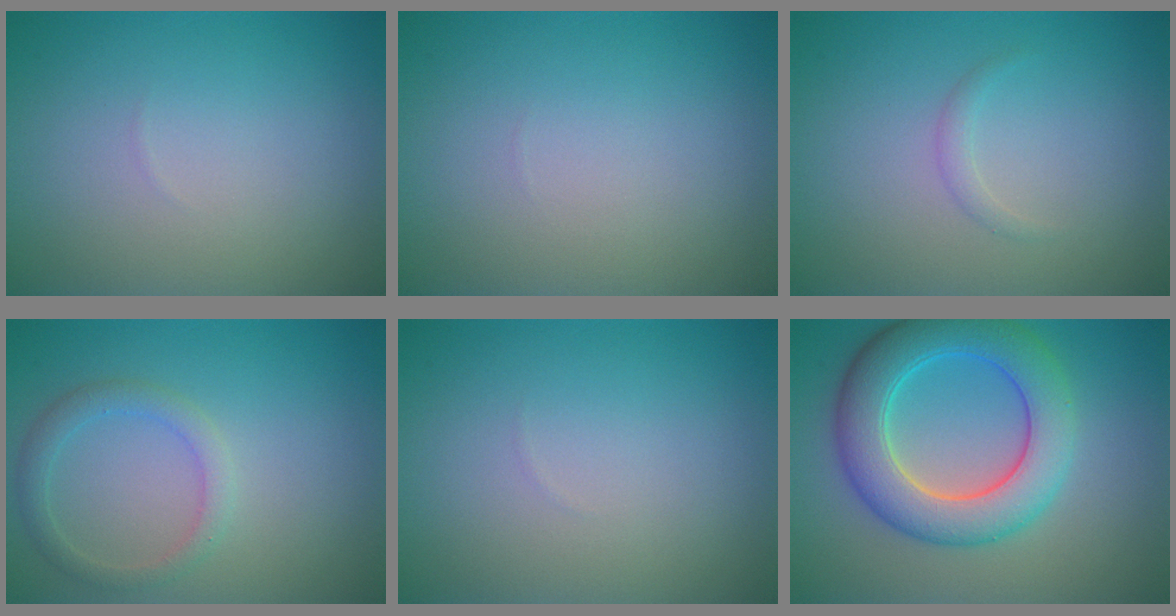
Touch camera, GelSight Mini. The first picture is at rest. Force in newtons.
{"total": 0.0}
{"total": 0.8, "press": 0.8, "slide": 0.0}
{"total": 2.1, "press": 2.1, "slide": 0.1}
{"total": 0.0}
{"total": 7.7, "press": 7.7, "slide": 0.3}